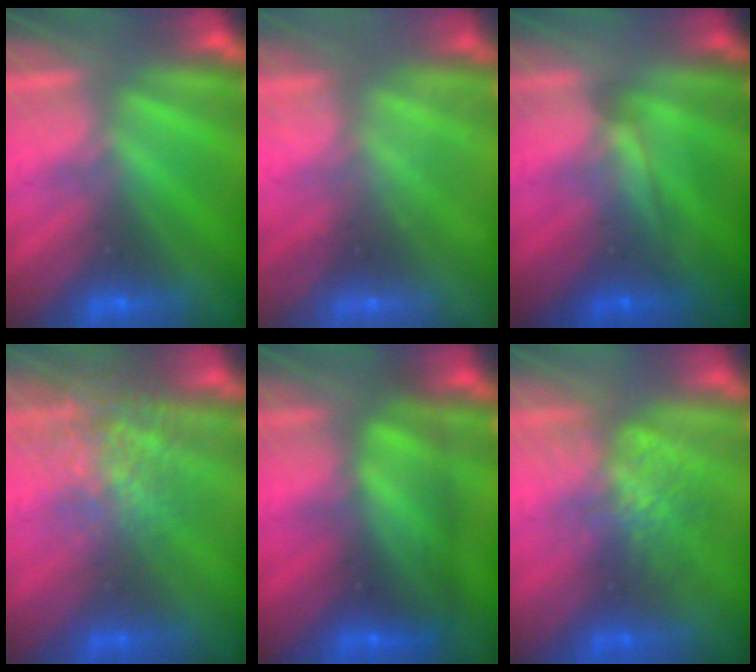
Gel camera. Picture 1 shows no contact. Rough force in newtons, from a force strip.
{"total": 2.3}
{"total": 1.6}
{"total": 3.8}
{"total": 6.1}
{"total": 4.4}